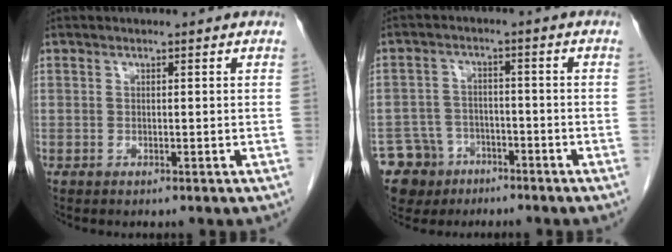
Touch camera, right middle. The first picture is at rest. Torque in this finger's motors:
{"motor_torque": [1.14, -1.00, 0.56, 0.04]}